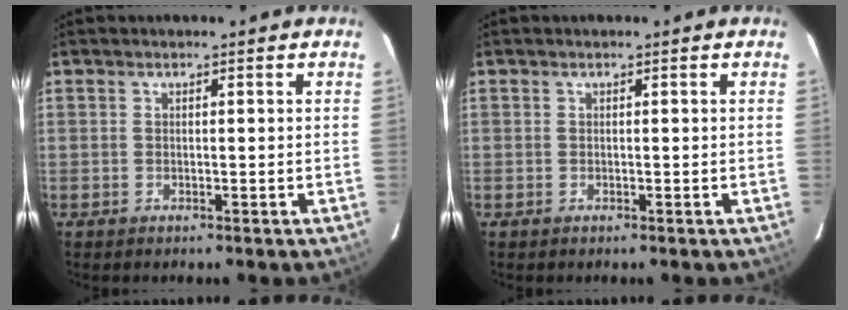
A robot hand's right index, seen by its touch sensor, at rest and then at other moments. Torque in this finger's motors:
{"motor_torque": [0.00, 0.00, 0.00, 0.01]}